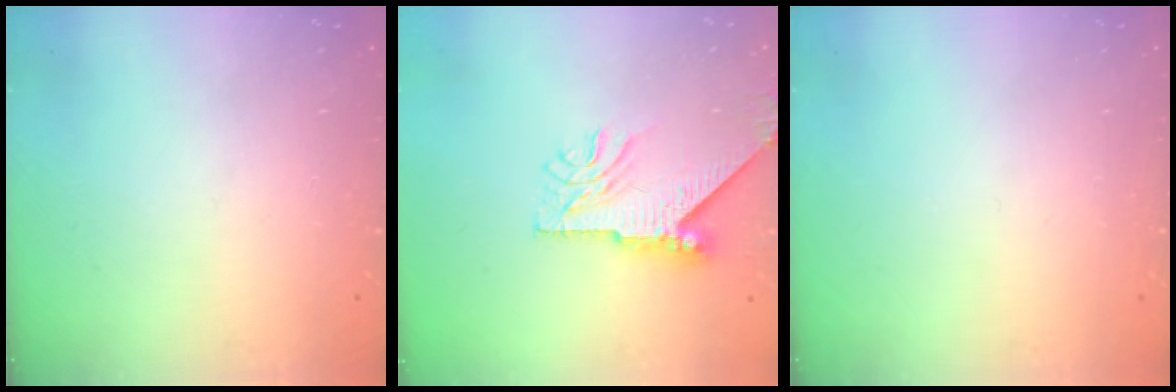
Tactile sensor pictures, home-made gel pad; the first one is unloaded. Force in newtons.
{"total": 10.3, "press": 10.2, "slide": 1.3}
{"total": 0.0}